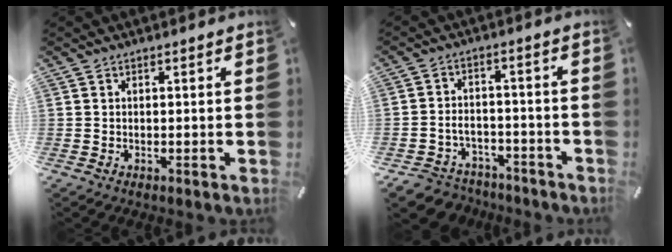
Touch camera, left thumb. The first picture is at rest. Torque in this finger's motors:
{"motor_torque": [-0.09, 0.12, 0.30, 0.32, 0.00]}